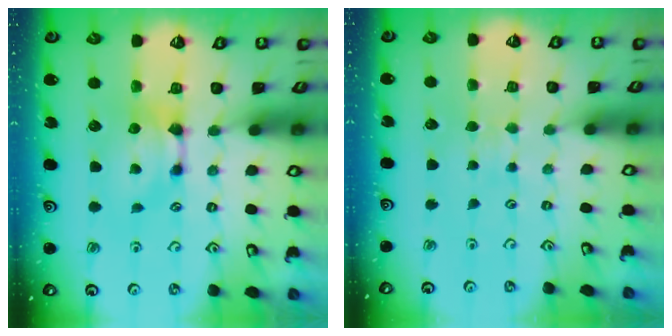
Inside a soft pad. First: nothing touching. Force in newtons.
{"total": 3.8, "press": 3.8, "slide": 0.4}